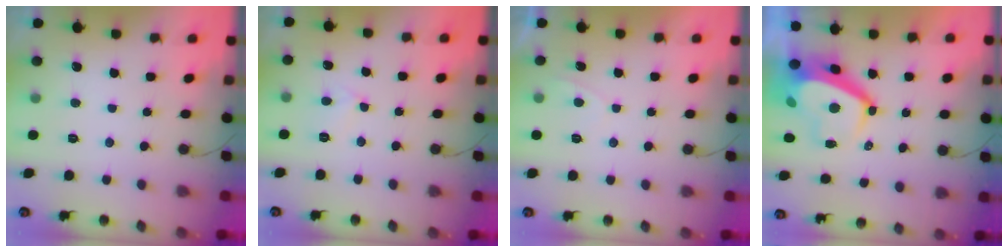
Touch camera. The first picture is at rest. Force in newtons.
{"total": 3.5, "press": 3.5, "slide": 0.4}
{"total": 0.7, "press": 0.4, "slide": 0.5}
{"total": 8.8, "press": 8.8, "slide": 0.7}